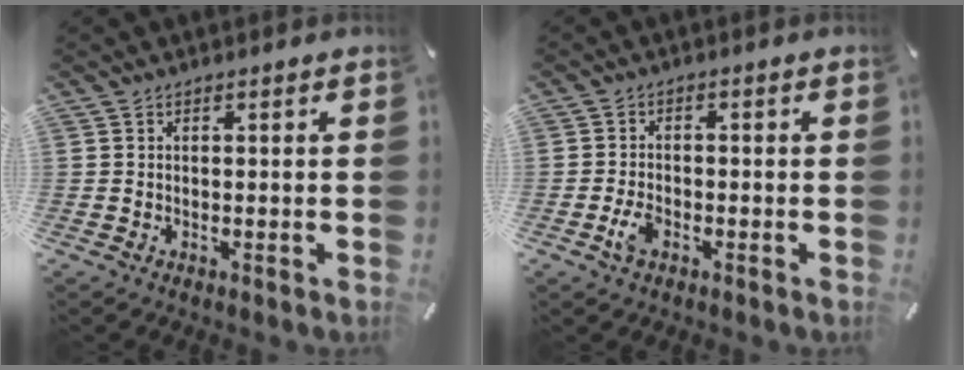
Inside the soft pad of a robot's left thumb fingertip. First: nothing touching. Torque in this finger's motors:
{"motor_torque": [-0.03, 0.74, 0.03, -0.01, 0.10]}